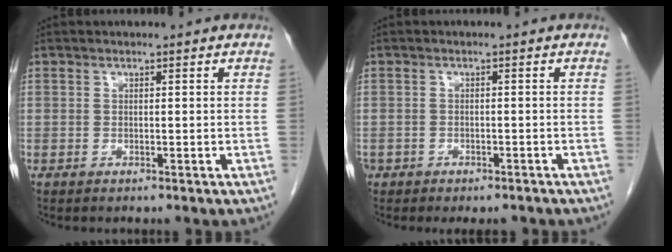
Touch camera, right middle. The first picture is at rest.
{"total": 4.6, "force": [-3.7, 2.4, 1.2], "torque": [-0.011, 0.010, -0.047]}